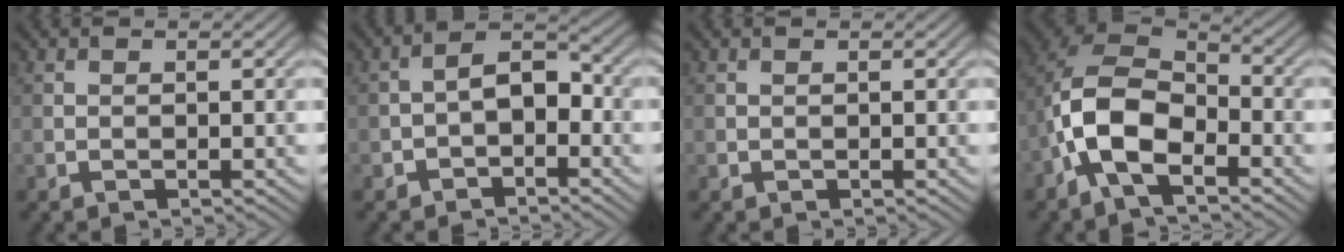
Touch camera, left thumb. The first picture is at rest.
{"total": 4.3, "force": [-1.6, 2.7, 3.0], "torque": [-0.042, 0.012, -0.038]}
{"total": 0.0}
{"total": 11.0, "force": [-4.5, 5.8, 8.1], "torque": [-0.168, 0.001, -0.102]}